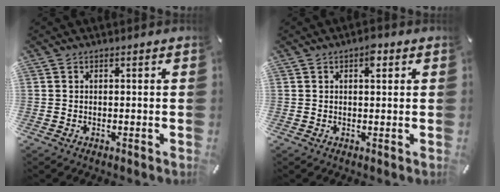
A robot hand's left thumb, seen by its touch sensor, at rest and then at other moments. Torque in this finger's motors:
{"motor_torque": [0.54, 0.36, -0.04, 0.01, 0.18]}